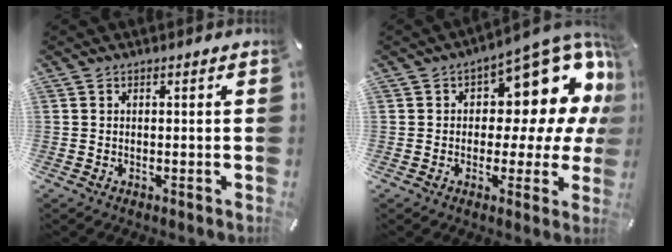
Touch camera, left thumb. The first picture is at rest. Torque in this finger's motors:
{"motor_torque": [2.45, 2.56, 0.35, -0.09, 0.18]}